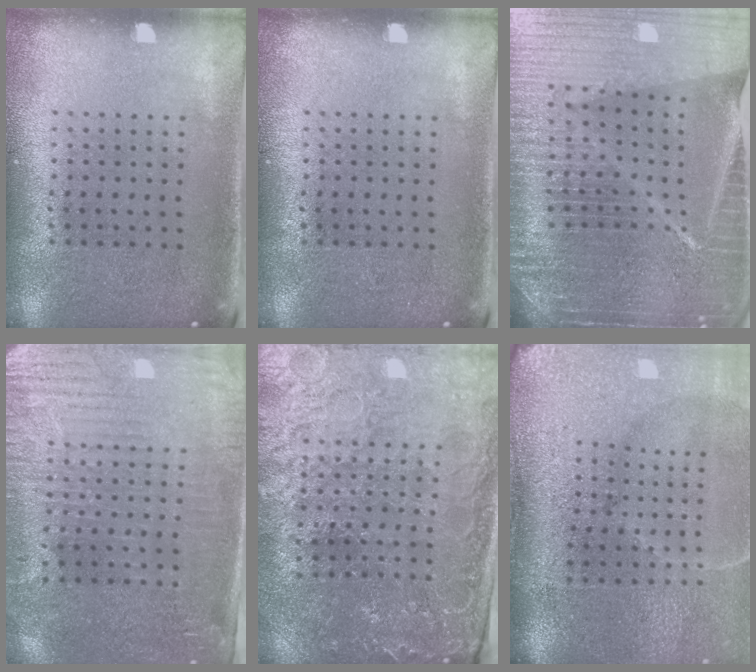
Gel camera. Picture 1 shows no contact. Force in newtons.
{"total": 0.0}
{"total": 7.2, "press": 6.1, "slide": 3.8}
{"total": 3.7, "press": 3.4, "slide": 1.5}
{"total": 3.2, "press": 3.1, "slide": 0.4}
{"total": 4.8, "press": 4.0, "slide": 2.7}